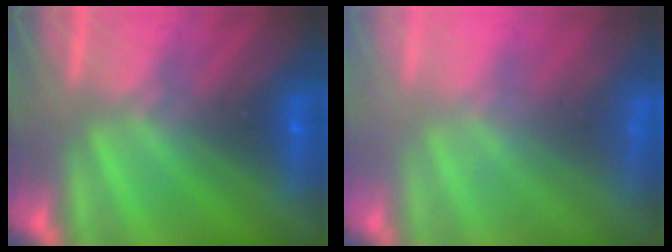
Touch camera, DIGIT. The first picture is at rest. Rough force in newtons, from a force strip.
{"total": 1.0}